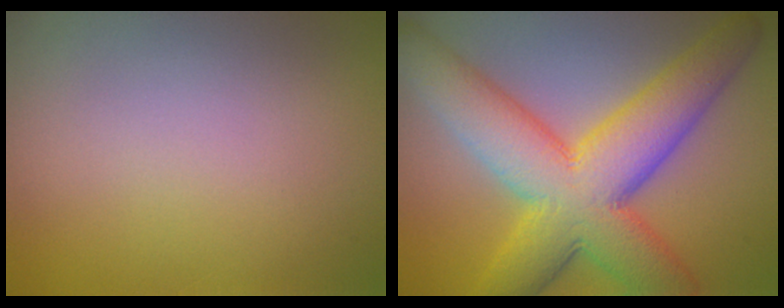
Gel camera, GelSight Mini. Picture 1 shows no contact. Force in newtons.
{"total": 11.0, "press": 11.0, "slide": 0.1}